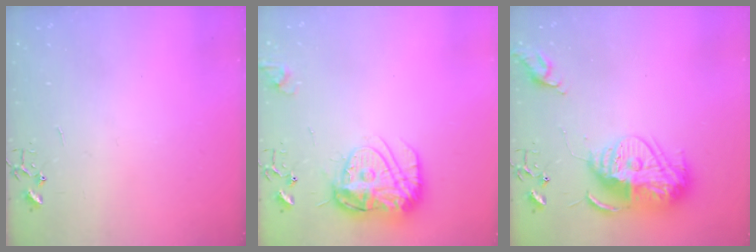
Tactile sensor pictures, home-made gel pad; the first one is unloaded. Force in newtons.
{"total": 16.3, "press": 16.3, "slide": 1.6}
{"total": 17.6, "press": 17.5, "slide": 1.8}